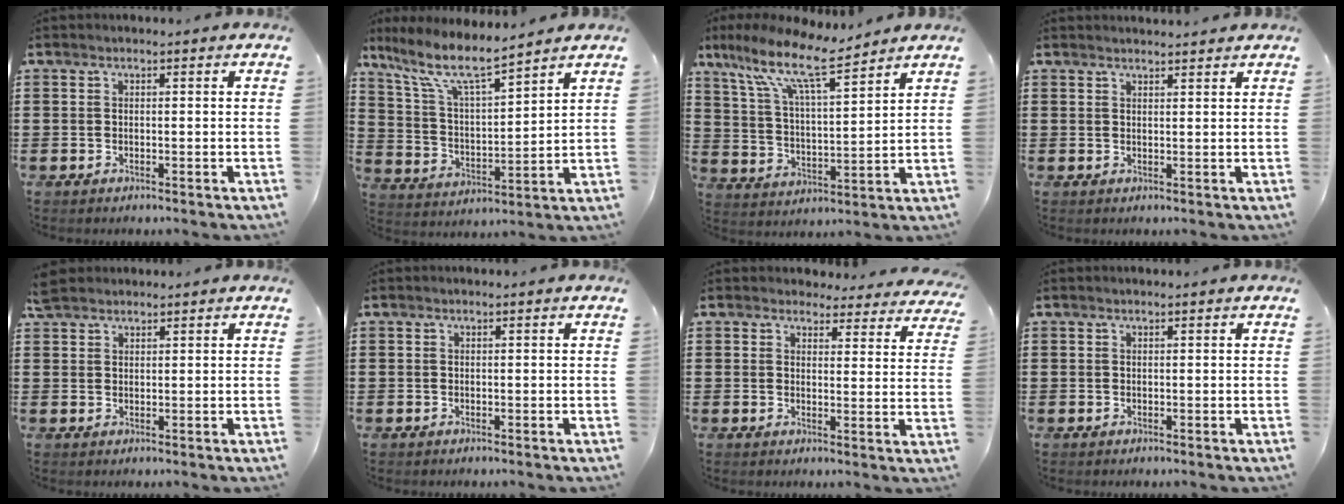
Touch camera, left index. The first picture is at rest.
{"total": 8.8, "force": [7.2, 1.1, 5.0], "torque": [-0.127, -0.039, 0.122]}
{"total": 11.5, "force": [8.4, 2.2, 7.5], "torque": [-0.169, -0.030, 0.145]}
{"total": 1.5, "force": [1.5, 0.1, 0.2], "torque": [-0.006, 0.001, 0.029]}
{"total": 2.5, "force": [2.2, 0.9, 0.5], "torque": [-0.016, 0.004, 0.045]}
{"total": 0.0}
{"total": 3.4, "force": [3.3, 1.0, 0.5], "torque": [-0.016, -0.014, 0.057]}
{"total": 0.0}